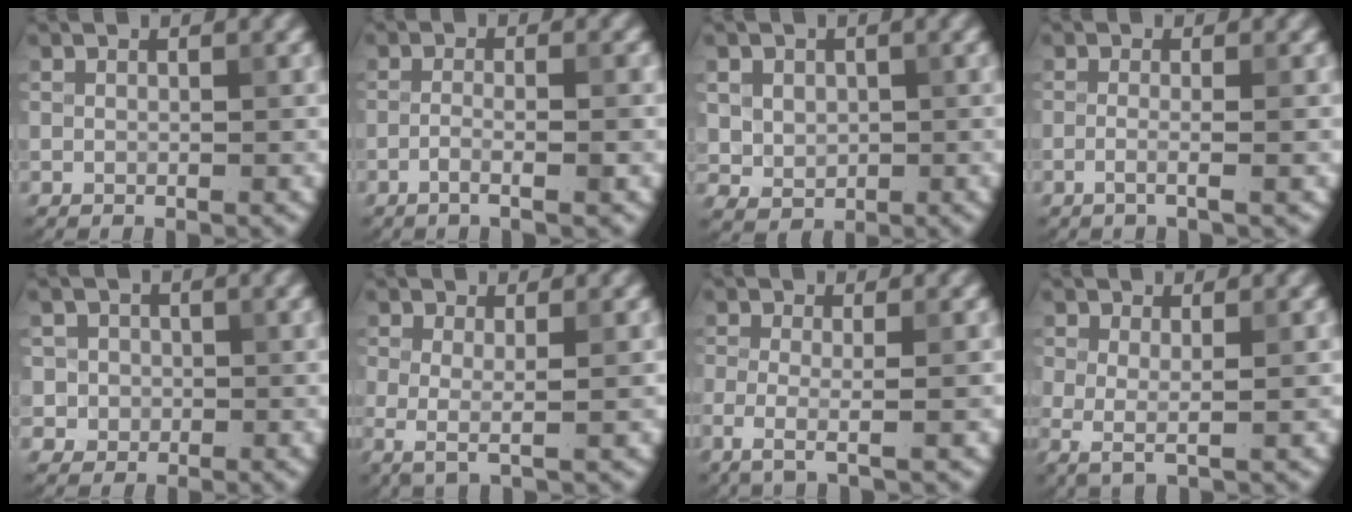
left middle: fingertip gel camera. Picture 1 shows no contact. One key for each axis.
{"total": 2.4, "fx": -1.0, "fy": 0.4, "fz": 2.2, "tx": -0.031, "ty": 0.007, "tz": -0.027}
{"total": 2.9, "fx": 0.7, "fy": 2.6, "fz": 1.1, "tx": -0.032, "ty": -0.006, "tz": 0.027}
{"total": 2.0, "fx": -0.5, "fy": 0.6, "fz": 1.8, "tx": -0.024, "ty": -0.003, "tz": -0.020}
{"total": 3.1, "fx": 0.2, "fy": 3.0, "fz": 0.7, "tx": 0.007, "ty": 0.012, "tz": -0.003}
{"total": 2.2, "fx": -0.2, "fy": 0.5, "fz": 2.1, "tx": -0.040, "ty": -0.008, "tz": -0.004}
{"total": 2.7, "fx": -0.9, "fy": 0.7, "fz": 2.4, "tx": -0.046, "ty": -0.010, "tz": -0.024}
{"total": 2.0, "fx": -0.1, "fy": 0.7, "fz": 1.9, "tx": -0.036, "ty": -0.007, "tz": -0.002}